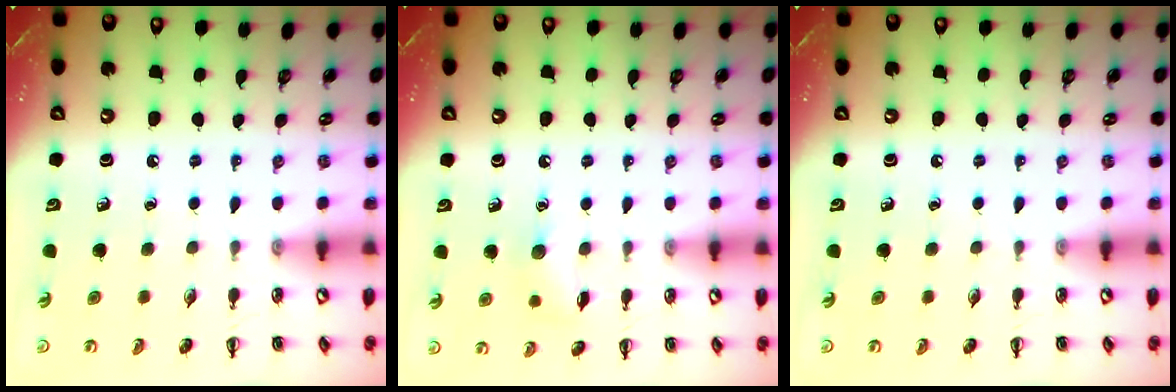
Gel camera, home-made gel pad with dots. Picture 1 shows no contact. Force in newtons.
{"total": 6.9, "press": 6.9, "slide": 0.8}
{"total": 0.0}